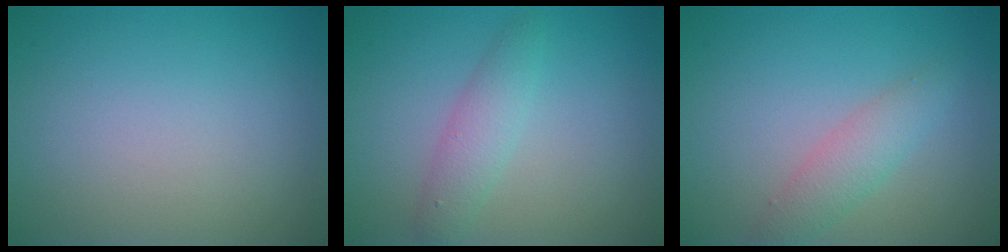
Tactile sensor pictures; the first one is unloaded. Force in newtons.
{"total": 2.4, "press": 2.4, "slide": 0.1}
{"total": 2.5, "press": 2.5, "slide": 0.1}